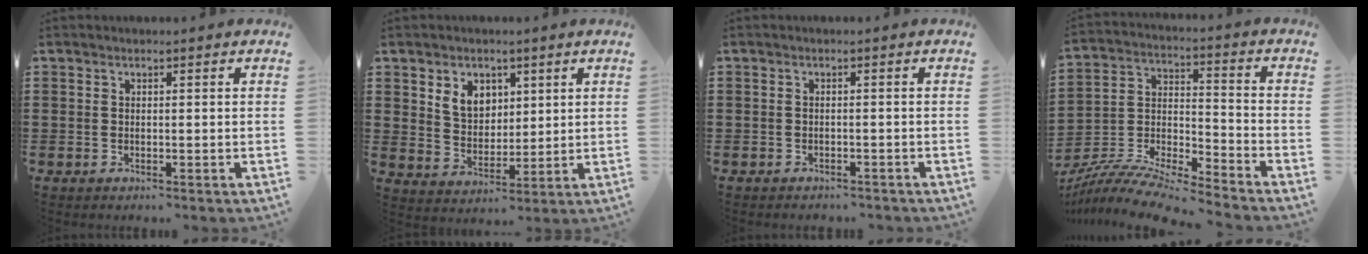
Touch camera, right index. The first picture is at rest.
{"total": 5.6, "force": [2.6, 4.4, 2.4], "torque": [-0.066, 0.014, 0.049]}
{"total": 1.1, "force": [-1.0, 0.2, -0.1], "torque": [-0.002, 0.000, -0.023]}
{"total": 8.8, "force": [-8.5, 0.5, 2.3], "torque": [-0.054, -0.001, -0.175]}